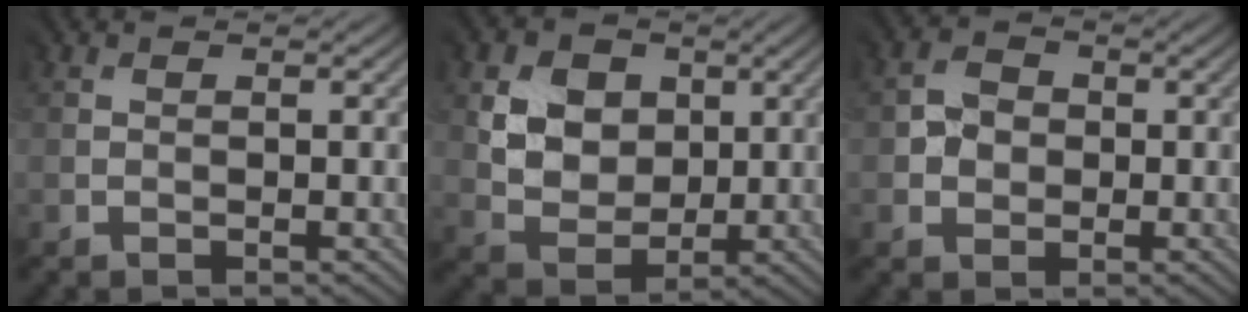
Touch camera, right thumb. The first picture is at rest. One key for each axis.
{"total": 6.0, "fx": 2.2, "fy": 5.1, "fz": 2.2, "tx": -0.061, "ty": -0.003, "tz": 0.033}
{"total": 2.6, "fx": 0.0, "fy": 2.5, "fz": 0.5, "tx": -0.007, "ty": 0.002, "tz": -0.002}